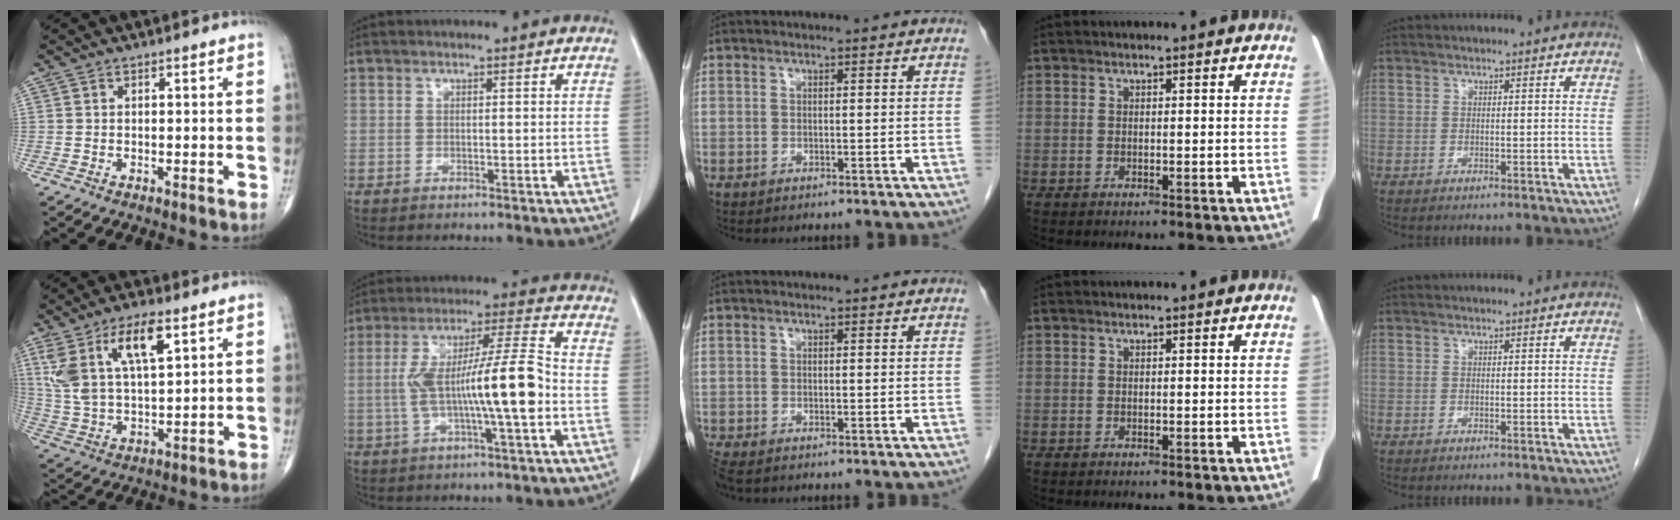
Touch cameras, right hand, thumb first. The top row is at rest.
{"thumb": {"total": 14.3, "force": [6.7, 5.7, 11.3], "torque": [-0.218, -0.015, 0.132]}, "index": {"total": 13.3, "force": [-2.2, 0.6, 13.1], "torque": [-0.240, 0.017, -0.038]}, "middle": {"total": 2.9, "force": [-2.2, 1.1, 1.4], "torque": [-0.034, -0.010, -0.038]}}